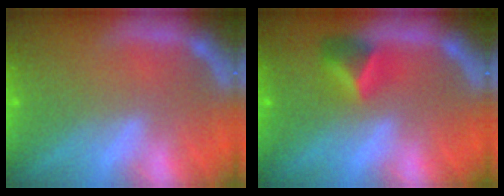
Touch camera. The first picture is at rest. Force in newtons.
{"total": 2.9}